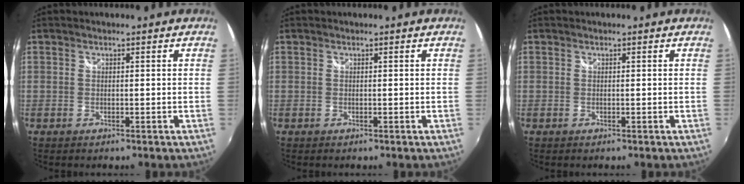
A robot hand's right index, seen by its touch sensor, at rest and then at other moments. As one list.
[{"total": 0.0}, {"total": 0.0}]